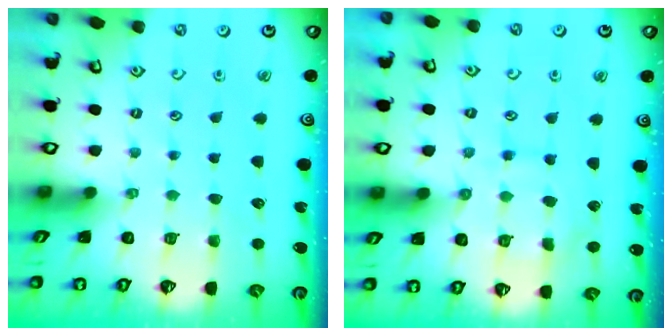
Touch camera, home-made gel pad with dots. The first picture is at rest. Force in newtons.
{"total": 10.2, "press": 10.2, "slide": 0.9}